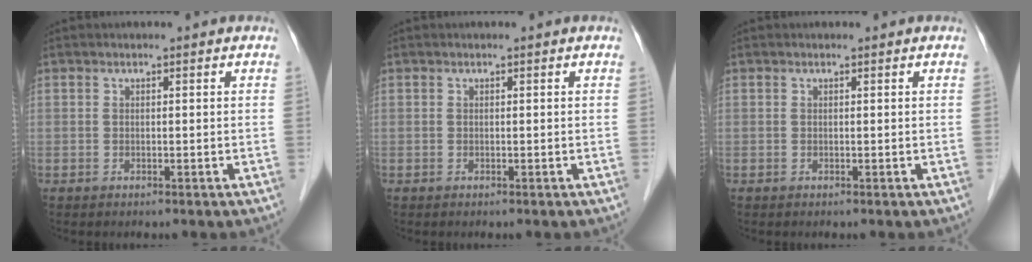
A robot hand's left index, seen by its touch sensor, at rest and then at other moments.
{"total": 0.0}
{"total": 0.0}